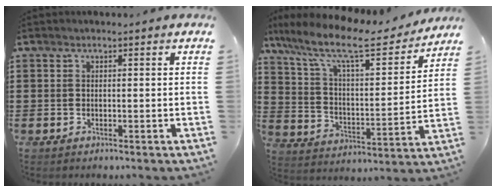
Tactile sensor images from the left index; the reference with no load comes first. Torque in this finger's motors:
{"motor_torque": [2.14, 0.00, 0.82, 0.21]}